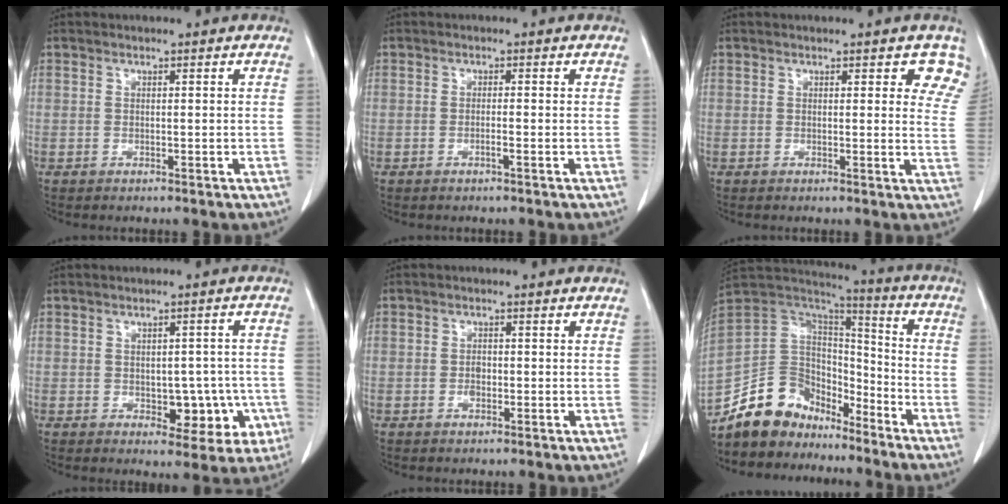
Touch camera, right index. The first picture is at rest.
{"total": 1.1, "force": [-0.5, -0.1, 1.0], "torque": [-0.019, 0.001, -0.008]}
{"total": 5.1, "force": [3.9, 1.9, 2.6], "torque": [-0.012, -0.014, 0.020]}
{"total": 7.4, "force": [-1.8, 4.4, 5.6], "torque": [-0.050, 0.016, -0.012]}
{"total": 1.4, "force": [-0.4, 0.9, 1.0], "torque": [-0.018, 0.003, -0.006]}
{"total": 13.2, "force": [-10.7, 7.1, 3.0], "torque": [-0.051, 0.064, -0.194]}